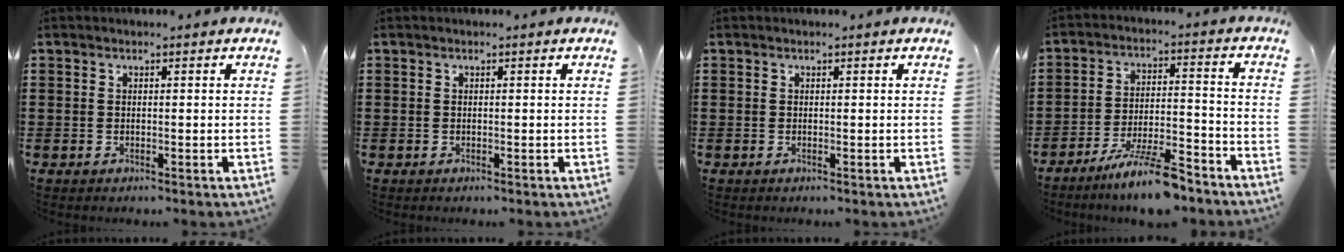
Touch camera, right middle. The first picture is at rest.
{"total": 0.0}
{"total": 0.0}
{"total": 9.3, "force": [-7.4, 1.0, 5.5], "torque": [-0.100, 0.005, -0.136]}